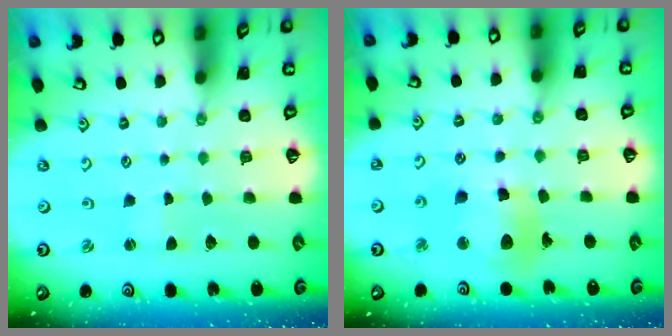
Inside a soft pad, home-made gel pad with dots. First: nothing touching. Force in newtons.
{"total": 12.7, "press": 12.6, "slide": 1.7}